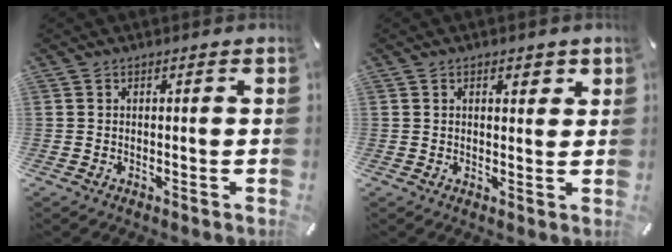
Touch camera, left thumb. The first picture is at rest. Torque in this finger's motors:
{"motor_torque": [0.65, 0.08, 0.29, -0.55, 0.08]}